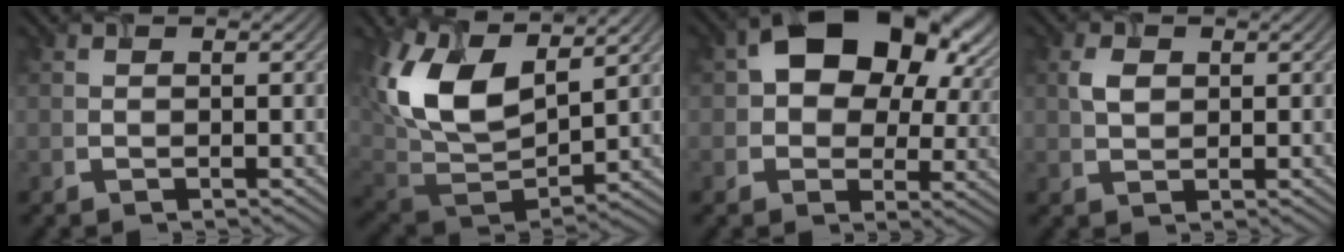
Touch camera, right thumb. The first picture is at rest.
{"total": 15.3, "force": [6.3, 8.1, 11.3], "torque": [-0.262, 0.010, 0.132]}
{"total": 13.3, "force": [4.5, 9.1, 8.6], "torque": [-0.130, 0.003, 0.083]}
{"total": 1.7, "force": [0.4, 1.2, 1.1], "torque": [-0.027, -0.001, 0.017]}